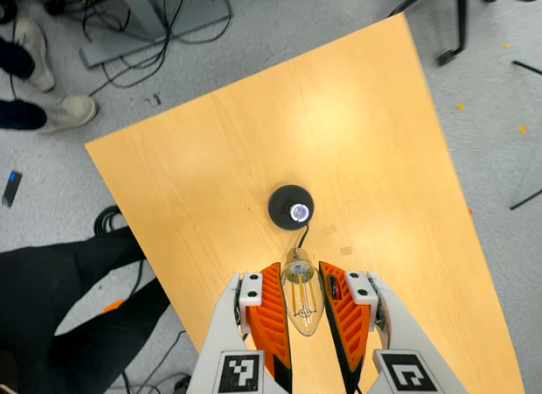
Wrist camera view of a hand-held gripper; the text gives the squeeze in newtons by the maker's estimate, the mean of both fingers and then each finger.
{"total": 10.8, "left": 10.1, "right": 11.6}